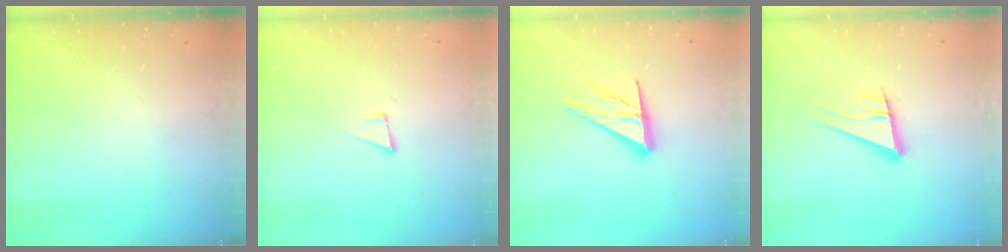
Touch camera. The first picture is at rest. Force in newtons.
{"total": 4.2, "press": 2.8, "slide": 3.1}
{"total": 13.8, "press": 13.8, "slide": 1.1}
{"total": 13.1, "press": 12.7, "slide": 3.4}